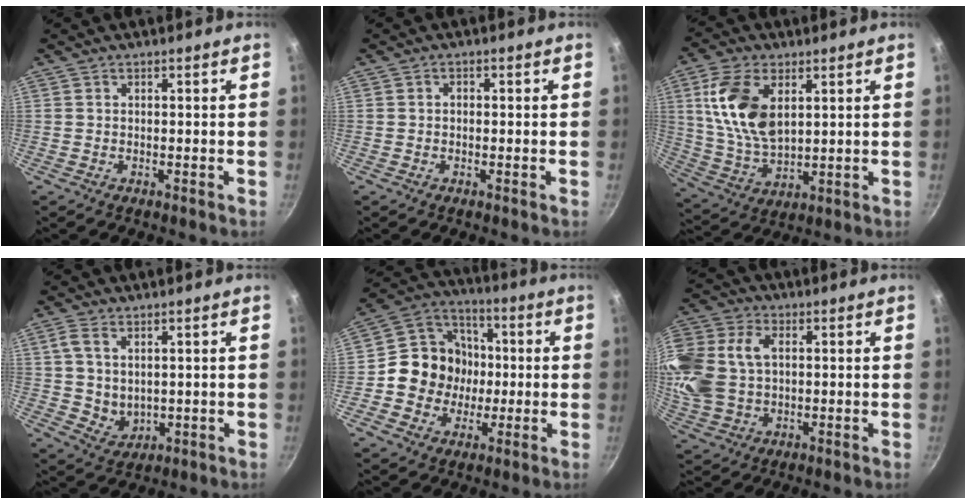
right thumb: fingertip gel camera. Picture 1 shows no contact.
{"total": 1.1, "force": [0.0, 0.9, 0.7], "torque": [-0.011, 0.006, -0.001]}
{"total": 14.6, "force": [4.4, 8.3, 11.2], "torque": [-0.204, -0.018, 0.094]}
{"total": 6.0, "force": [1.8, 4.0, 4.1], "torque": [-0.069, -0.012, 0.044]}
{"total": 13.3, "force": [-1.0, 12.2, 5.3], "torque": [-0.053, 0.027, -0.033]}
{"total": 20.5, "force": [4.1, 15.0, 13.3], "torque": [-0.328, 0.031, 0.079]}